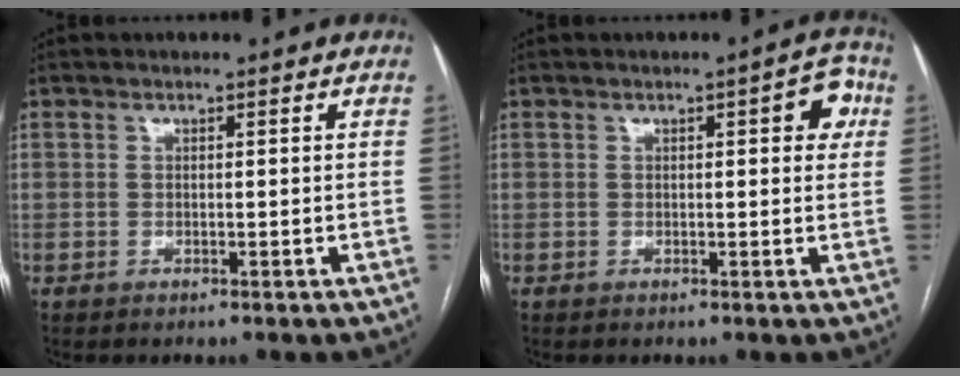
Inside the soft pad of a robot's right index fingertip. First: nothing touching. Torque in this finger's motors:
{"motor_torque": [0.12, 0.01, 0.05, 0.01]}